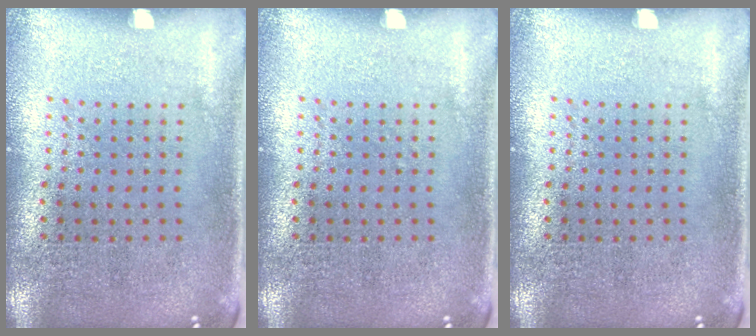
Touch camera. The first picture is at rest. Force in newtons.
{"total": 0.0}
{"total": 0.0}